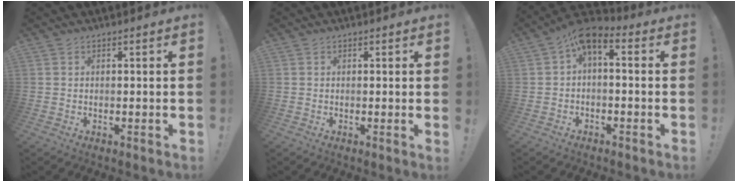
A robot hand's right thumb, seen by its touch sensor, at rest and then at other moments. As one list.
[{"total": 0.6, "force": [0.3, -0.3, 0.4], "torque": [0.006, -0.007, 0.002]}, {"total": 4.7, "force": [0.5, 2.3, 4.0], "torque": [-0.081, 0.001, 0.013]}]